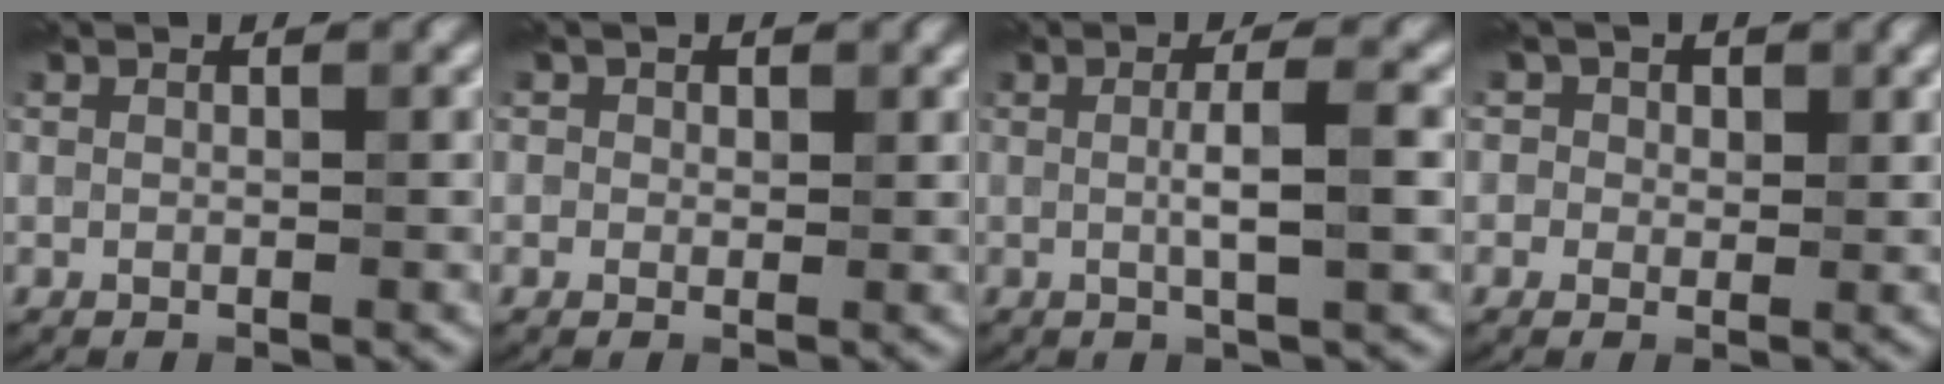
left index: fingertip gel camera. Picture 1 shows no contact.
{"total": 1.2, "force": [0.7, 0.9, 0.1], "torque": [0.006, -0.003, -0.004]}
{"total": 3.3, "force": [0.3, 0.4, 3.3], "torque": [-0.053, 0.002, 0.002]}
{"total": 2.2, "force": [1.0, 1.9, 0.4], "torque": [0.010, 0.002, -0.003]}